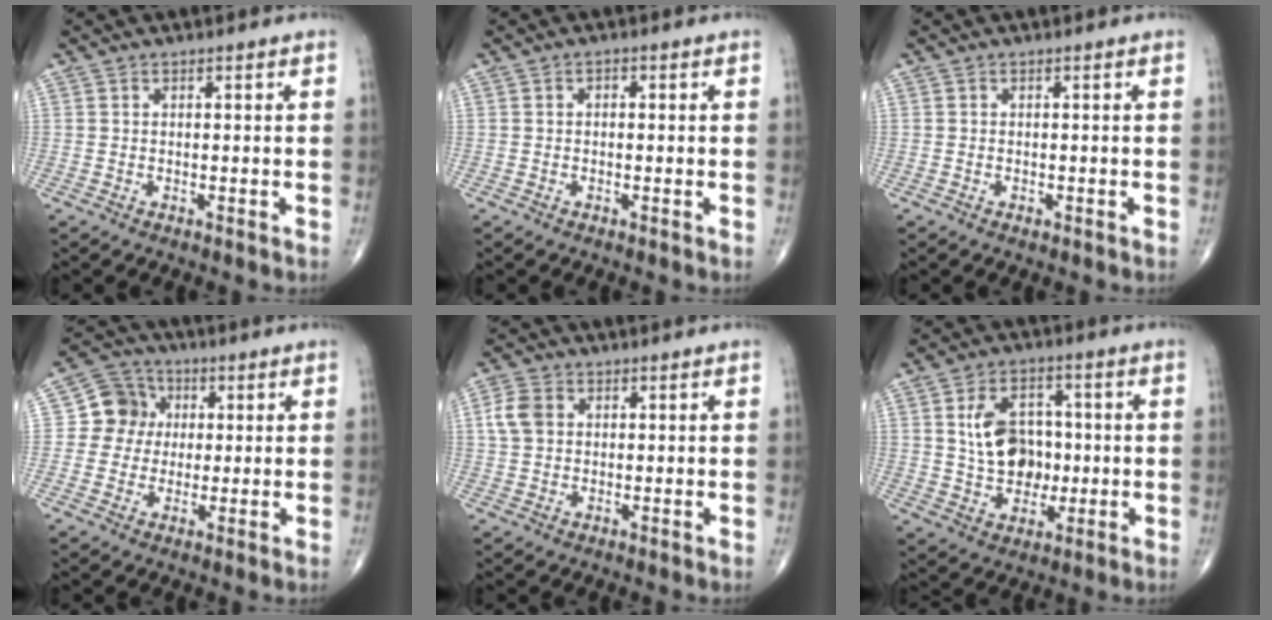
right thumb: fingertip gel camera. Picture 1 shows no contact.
{"total": 1.0, "force": [0.1, 0.6, 0.7], "torque": [-0.005, 0.003, -0.004]}
{"total": 0.6, "force": [-0.3, 0.4, 0.3], "torque": [-0.004, 0.000, -0.003]}
{"total": 7.8, "force": [1.0, 7.3, 2.4], "torque": [-0.002, 0.009, 0.006]}
{"total": 4.8, "force": [1.0, 3.7, 2.9], "torque": [-0.057, 0.007, 0.016]}
{"total": 11.3, "force": [0.8, 8.5, 7.5], "torque": [-0.098, 0.007, 0.018]}